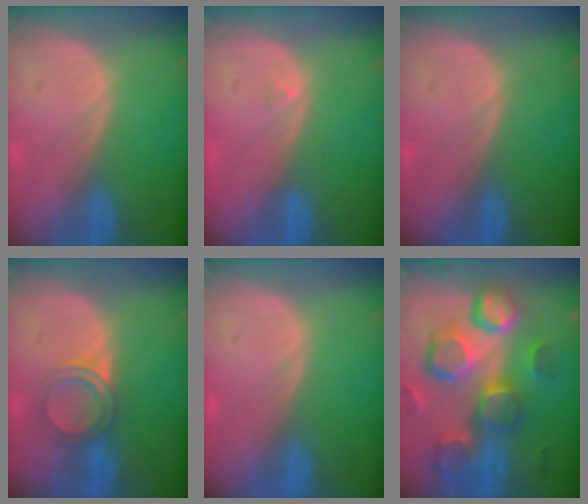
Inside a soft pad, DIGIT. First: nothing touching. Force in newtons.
{"total": 0.5, "press": 0.5, "slide": 0.2}
{"total": 0.0}
{"total": 3.8, "press": 3.6, "slide": 1.3}
{"total": 0.0}
{"total": 13.0, "press": 11.4, "slide": 6.3}